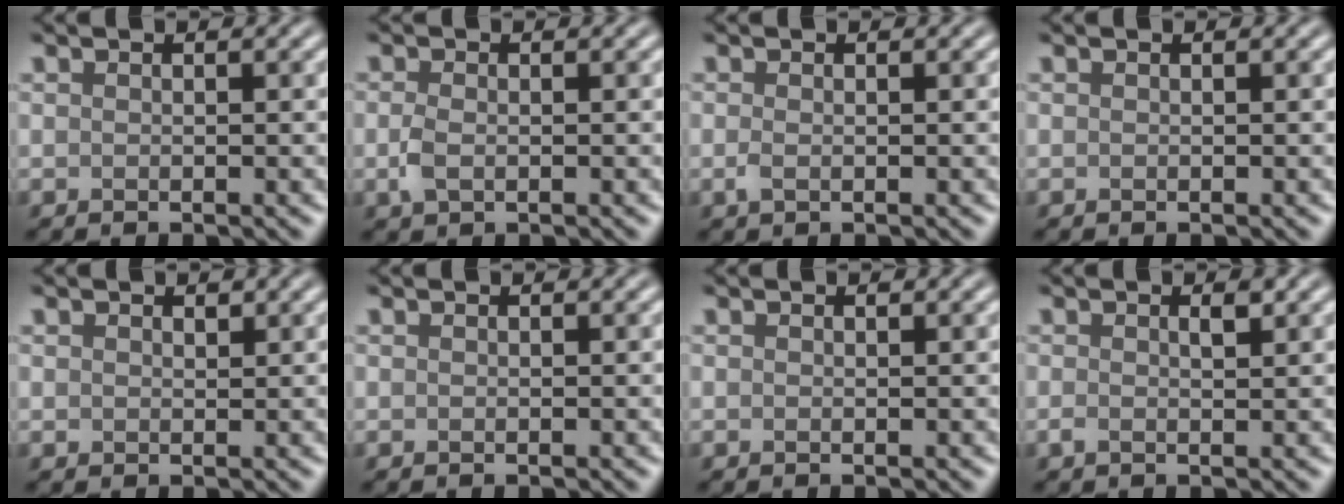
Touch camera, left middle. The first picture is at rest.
{"total": 1.3, "force": [-0.6, 0.8, 0.8], "torque": [-0.027, -0.004, -0.003]}
{"total": 0.6, "force": [-0.4, 0.1, 0.4], "torque": [-0.013, 0.001, -0.001]}
{"total": 0.0}
{"total": 0.6, "force": [0.5, 0.4, 0.1], "torque": [-0.006, -0.001, 0.018]}
{"total": 0.0}
{"total": 0.0}
{"total": 0.8, "force": [0.0, 0.1, 0.8], "torque": [-0.016, 0.001, 0.004]}